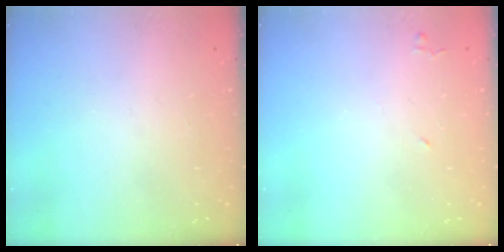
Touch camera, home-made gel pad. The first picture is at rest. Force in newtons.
{"total": 4.0, "press": 3.9, "slide": 0.7}